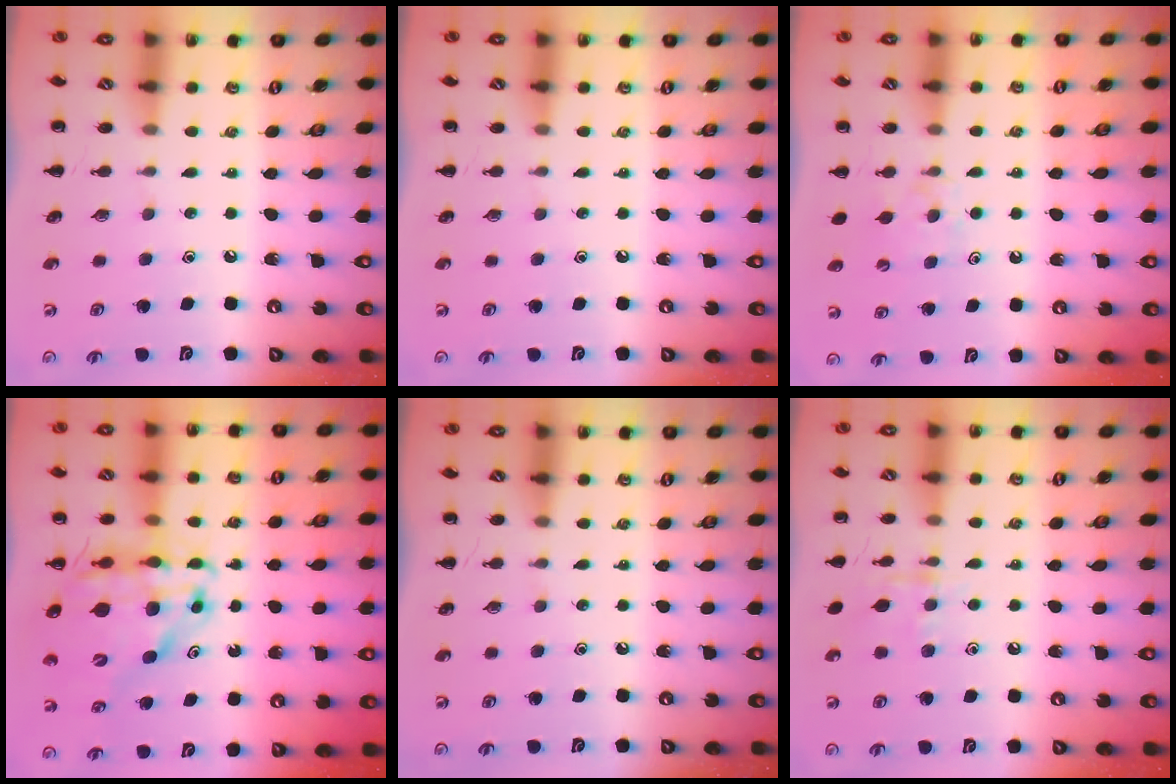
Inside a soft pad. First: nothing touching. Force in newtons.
{"total": 0.0}
{"total": 5.1, "press": 4.8, "slide": 1.6}
{"total": 16.2, "press": 15.6, "slide": 4.3}
{"total": 0.0}
{"total": 7.7, "press": 7.6, "slide": 0.8}